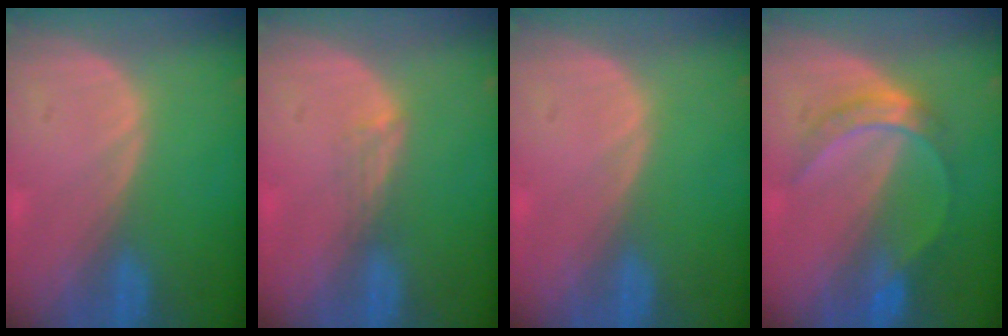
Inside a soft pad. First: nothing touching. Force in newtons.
{"total": 1.8, "press": 1.3, "slide": 1.2}
{"total": 0.0}
{"total": 5.1, "press": 5.1, "slide": 0.5}